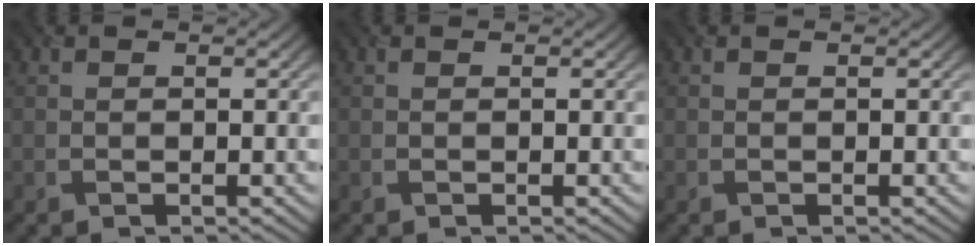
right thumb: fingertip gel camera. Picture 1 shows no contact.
{"total": 0.0}
{"total": 0.0}